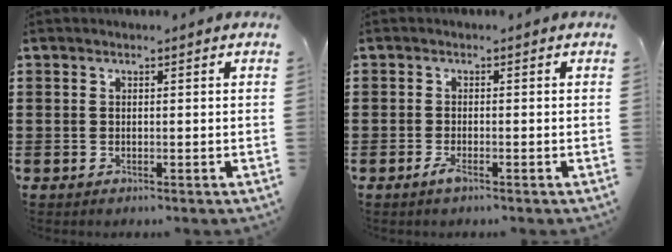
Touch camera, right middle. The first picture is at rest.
{"total": 1.8, "force": [-1.1, 0.3, 1.3], "torque": [-0.032, -0.005, -0.022]}